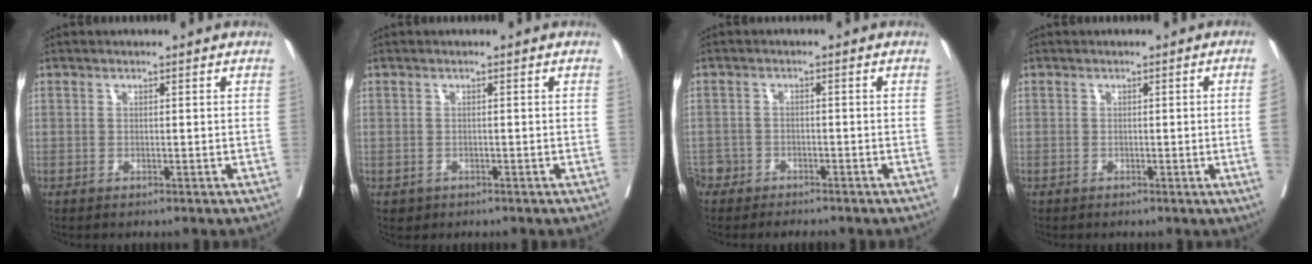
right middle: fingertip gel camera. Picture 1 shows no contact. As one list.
[{"total": 1.1, "force": [-0.6, 0.9, 0.2], "torque": [-0.005, 0.002, -0.003]}, {"total": 5.1, "force": [-4.2, 2.7, 0.8], "torque": [-0.008, -0.001, -0.072]}, {"total": 2.6, "force": [-0.3, -1.0, 2.4], "torque": [-0.027, -0.004, -0.002]}]